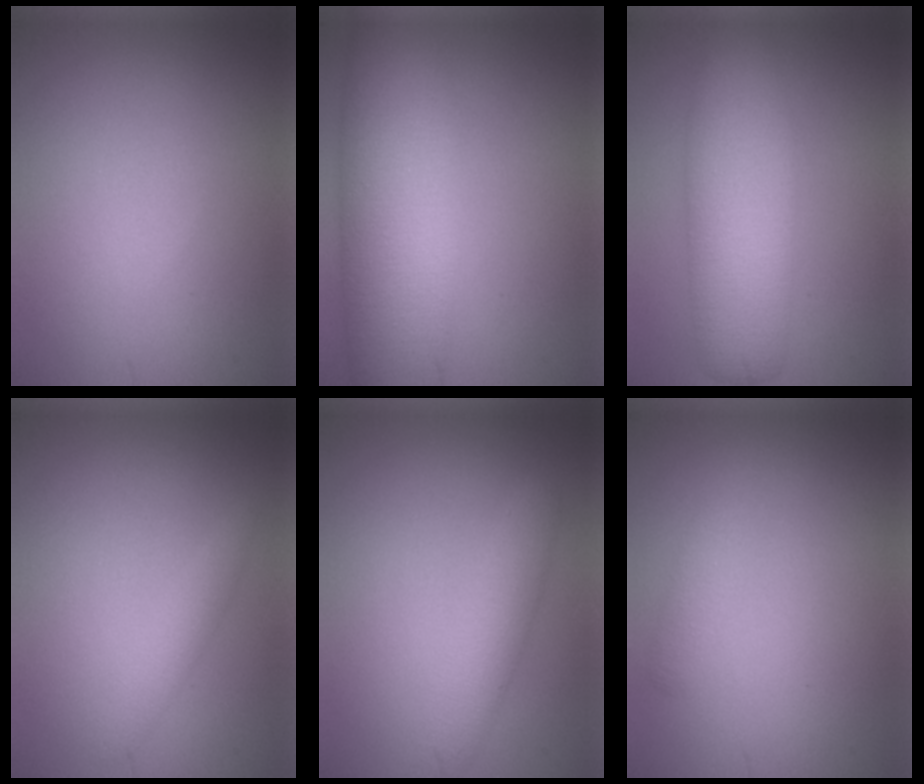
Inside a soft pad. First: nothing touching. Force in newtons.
{"total": 11.8, "press": 11.8, "slide": 1.1}
{"total": 8.5, "press": 8.5, "slide": 0.2}
{"total": 1.7, "press": 1.6, "slide": 0.0}
{"total": 3.0, "press": 3.0, "slide": 0.1}
{"total": 1.5, "press": 1.5, "slide": 0.0}